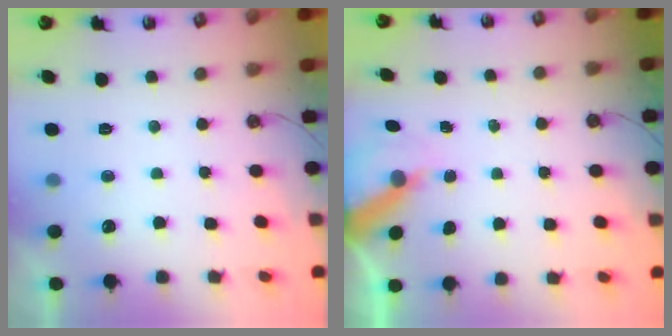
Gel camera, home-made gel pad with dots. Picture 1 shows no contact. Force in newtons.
{"total": 6.5, "press": 6.5, "slide": 0.1}